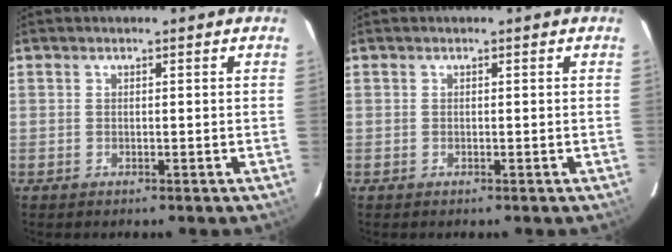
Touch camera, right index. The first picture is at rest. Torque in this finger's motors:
{"motor_torque": [-0.01, 0.00, 0.00, 0.00]}